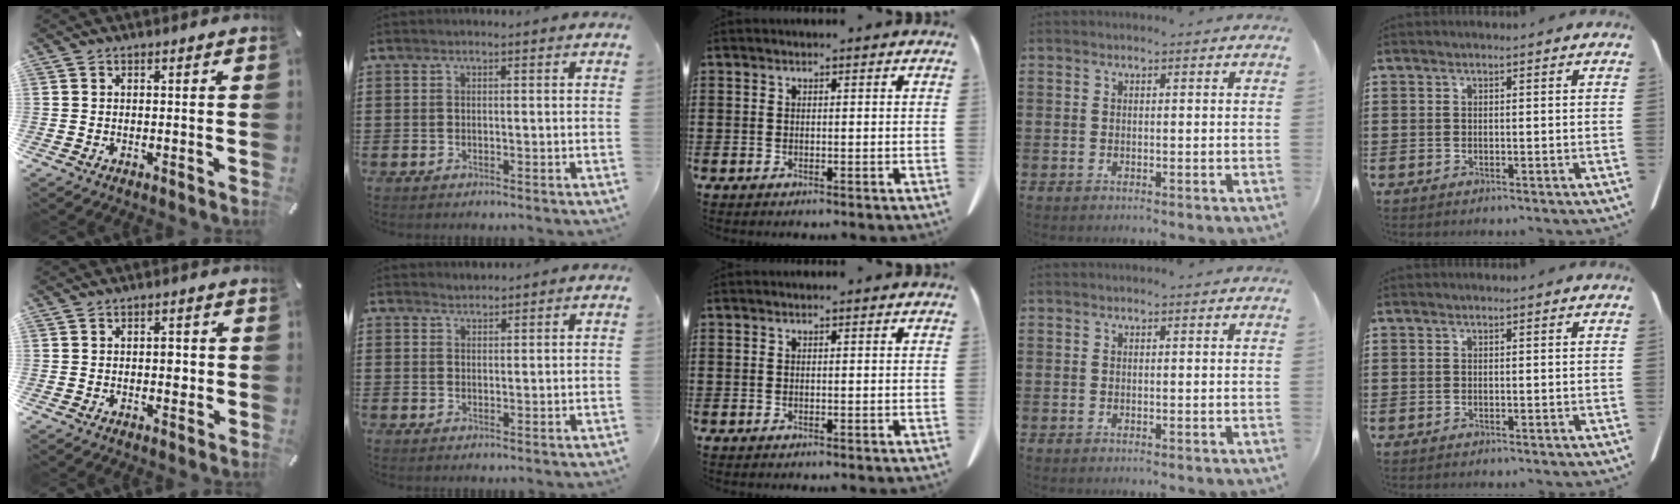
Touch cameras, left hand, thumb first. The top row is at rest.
{"thumb": {"total": 2.5, "force": [-0.1, 1.6, 2.0], "torque": [-0.022, -0.002, -0.006]}, "index": {"total": 1.3, "force": [1.3, 0.1, -0.2], "torque": [0.000, 0.001, 0.026]}}